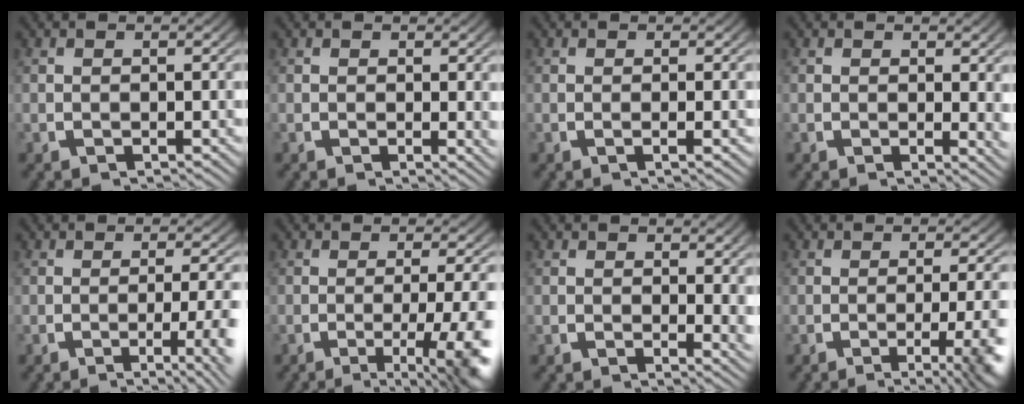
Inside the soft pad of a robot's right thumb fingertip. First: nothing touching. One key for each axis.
{"total": 1.0, "fx": 0.3, "fy": 0.2, "fz": 0.9, "tx": -0.007, "ty": -0.005, "tz": 0.004}
{"total": 1.1, "fx": -0.1, "fy": -0.1, "fz": 1.1, "tx": -0.020, "ty": 0.002, "tz": -0.003}
{"total": 1.7, "fx": 0.6, "fy": 0.5, "fz": 1.5, "tx": -0.007, "ty": -0.005, "tz": 0.007}
{"total": 5.1, "fx": -2.6, "fy": 1.5, "fz": 4.2, "tx": -0.063, "ty": -0.007, "tz": -0.038}
{"total": 7.6, "fx": -3.3, "fy": 2.4, "fz": 6.4, "tx": -0.086, "ty": -0.013, "tz": -0.044}
{"total": 1.9, "fx": 0.7, "fy": 0.6, "fz": 1.7, "tx": -0.008, "ty": -0.006, "tz": 0.008}
{"total": 7.0, "fx": -3.4, "fy": 2.3, "fz": 5.7, "tx": -0.076, "ty": -0.011, "tz": -0.047}